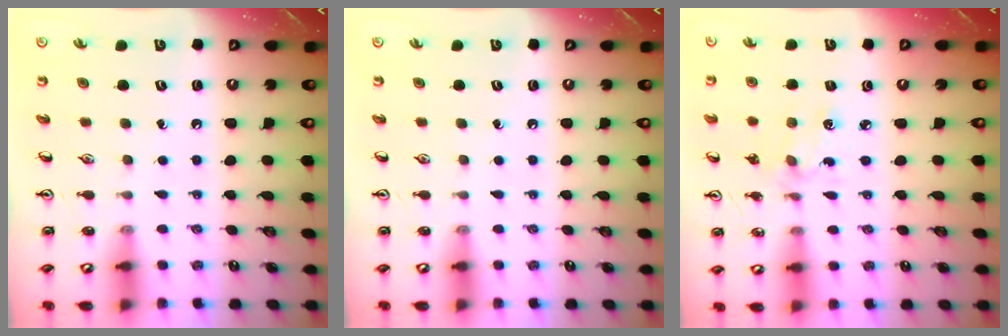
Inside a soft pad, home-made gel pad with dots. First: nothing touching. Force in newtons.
{"total": 0.0}
{"total": 2.8, "press": 2.7, "slide": 0.7}